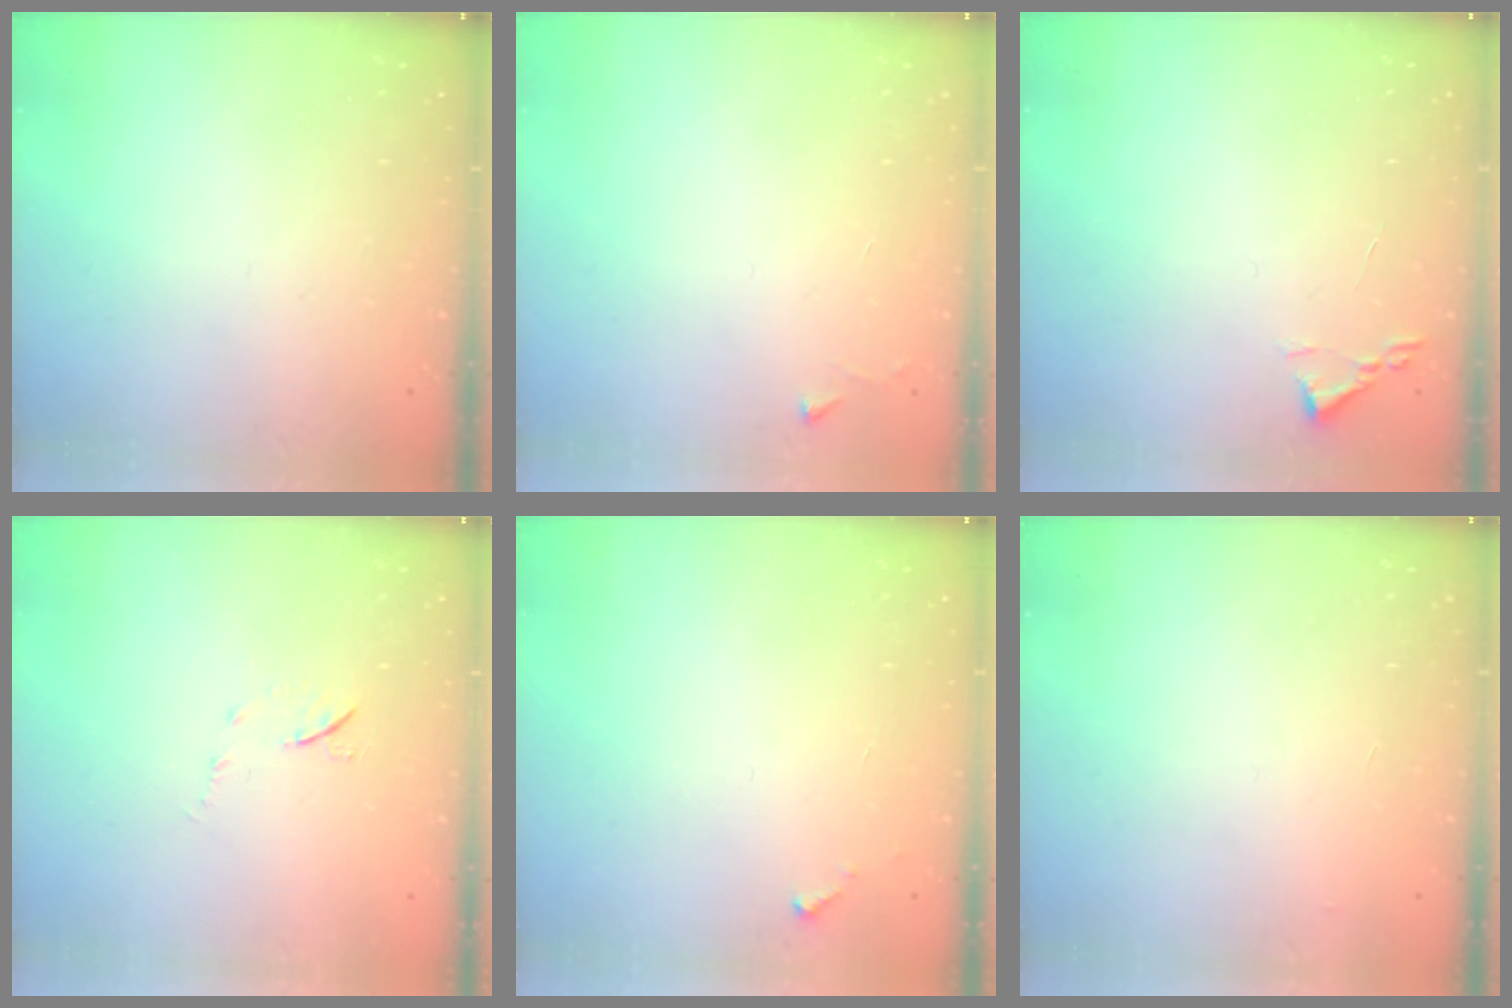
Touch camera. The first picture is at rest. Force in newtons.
{"total": 2.3, "press": 2.3, "slide": 0.4}
{"total": 1.8, "press": 1.7, "slide": 0.2}
{"total": 6.1, "press": 6.0, "slide": 0.9}
{"total": 2.8, "press": 2.8, "slide": 0.1}
{"total": 2.9, "press": 2.9, "slide": 0.1}